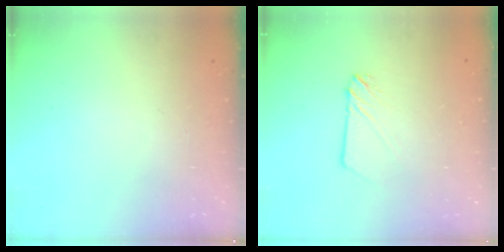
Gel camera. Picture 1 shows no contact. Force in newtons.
{"total": 3.3, "press": 3.2, "slide": 0.5}